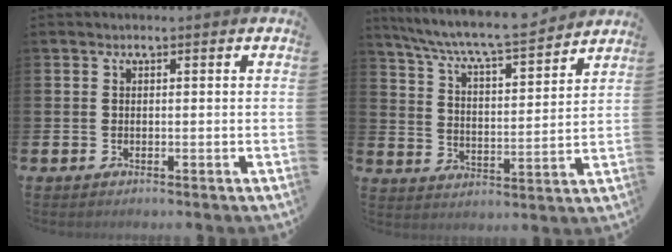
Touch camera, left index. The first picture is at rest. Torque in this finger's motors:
{"motor_torque": [1.10, -1.04, 0.43, 0.21]}